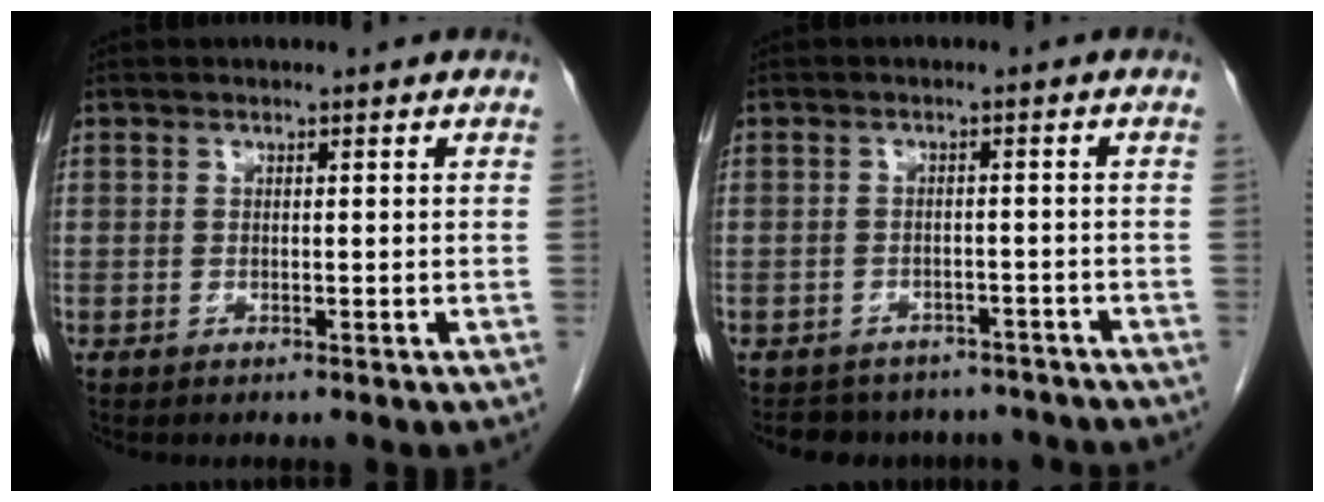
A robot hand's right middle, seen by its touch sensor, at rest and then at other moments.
{"total": 9.5, "force": [-8.4, 4.2, 1.3], "torque": [-0.018, 0.011, -0.093]}